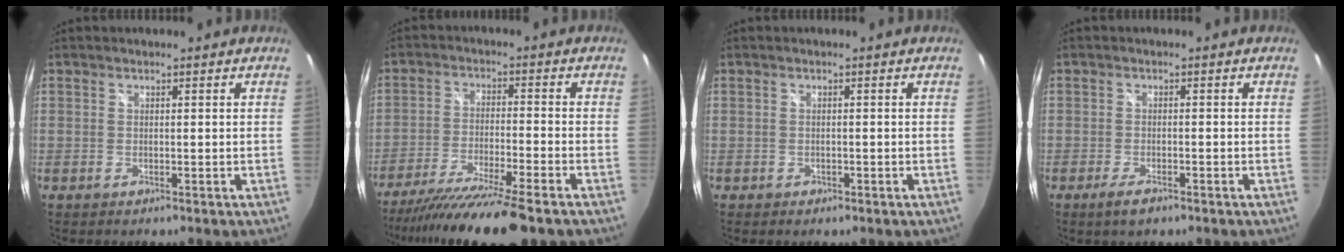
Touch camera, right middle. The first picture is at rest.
{"total": 15.3, "force": [-12.7, -0.2, 8.6], "torque": [-0.170, -0.035, -0.214]}
{"total": 1.0, "force": [-0.6, 0.7, 0.3], "torque": [-0.005, -0.002, -0.007]}
{"total": 3.2, "force": [-2.2, 0.9, 2.1], "torque": [-0.050, -0.007, -0.041]}